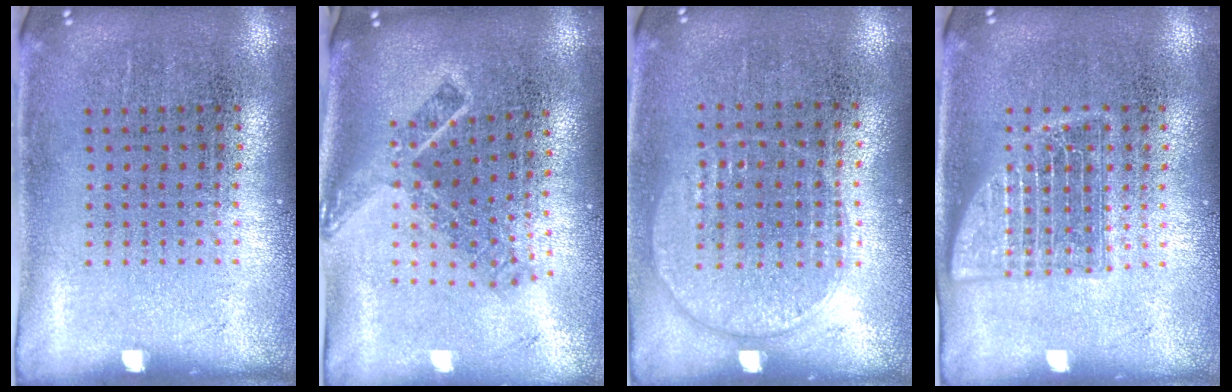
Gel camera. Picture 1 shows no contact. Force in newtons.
{"total": 1.9, "press": 1.4, "slide": 1.4}
{"total": 1.0, "press": 0.9, "slide": 0.4}
{"total": 2.5, "press": 2.5, "slide": 0.4}